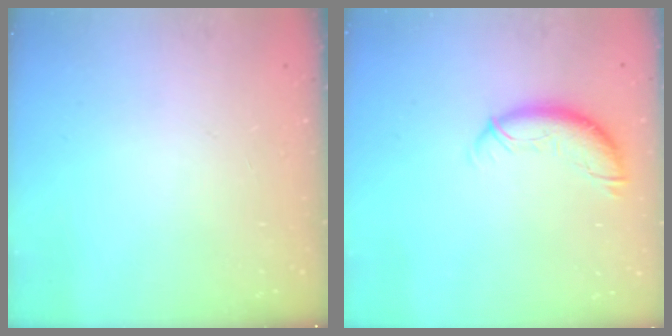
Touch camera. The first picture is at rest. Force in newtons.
{"total": 10.0, "press": 9.9, "slide": 0.8}